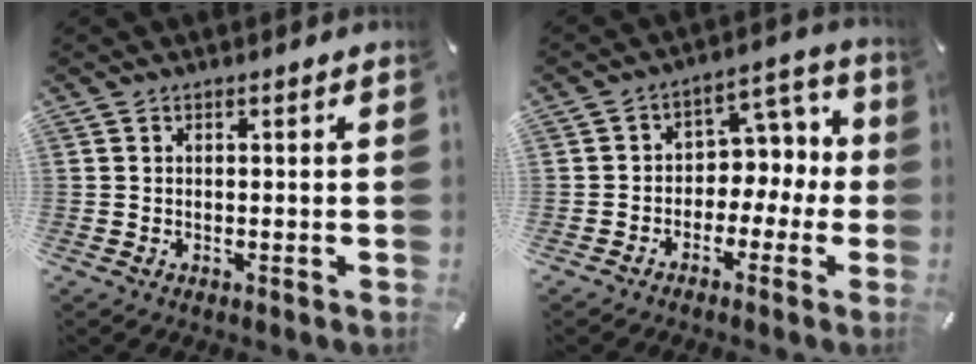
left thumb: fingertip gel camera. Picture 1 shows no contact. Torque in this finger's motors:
{"motor_torque": [0.29, 0.17, 0.04, 0.15, 0.00]}